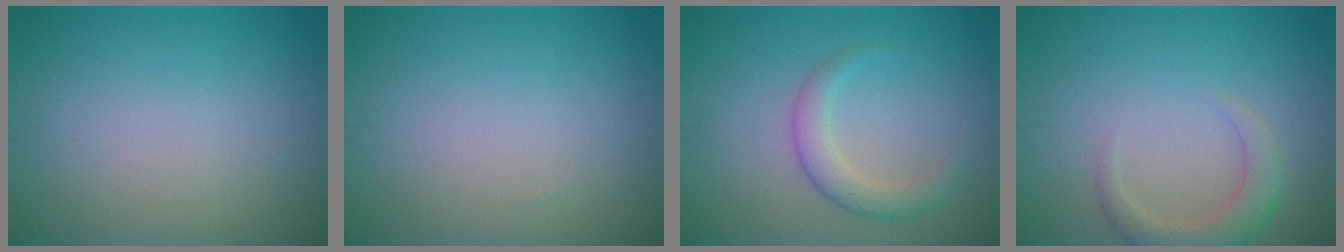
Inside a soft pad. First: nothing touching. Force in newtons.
{"total": 0.0}
{"total": 2.8, "press": 2.8, "slide": 0.1}
{"total": 3.1, "press": 3.1, "slide": 0.5}